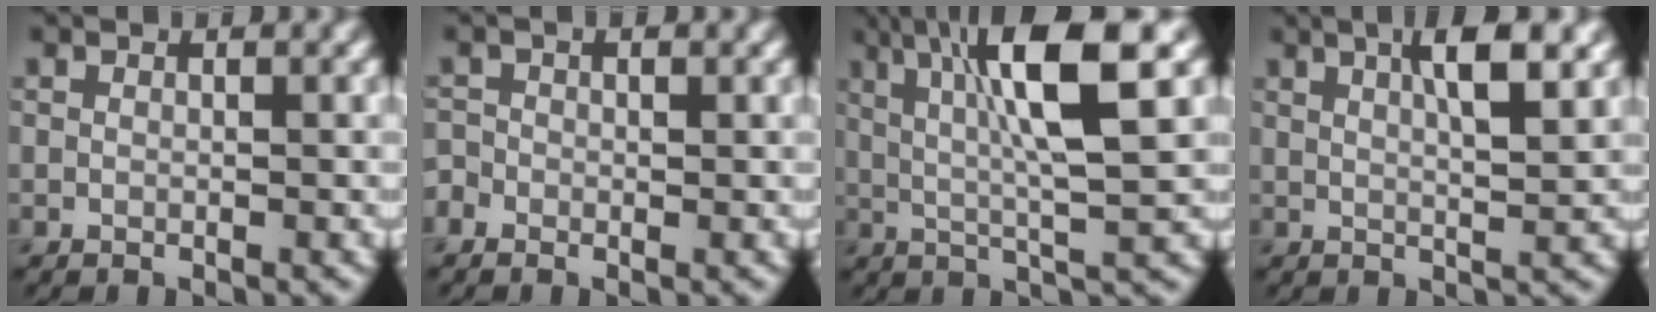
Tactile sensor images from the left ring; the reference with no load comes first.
{"total": 0.9, "force": [-0.5, 0.8, 0.3], "torque": [-0.005, -0.001, -0.011]}
{"total": 9.0, "force": [3.0, 1.4, 8.3], "torque": [-0.133, 0.004, 0.050]}
{"total": 4.9, "force": [2.1, 1.2, 4.3], "torque": [-0.059, 0.007, 0.027]}